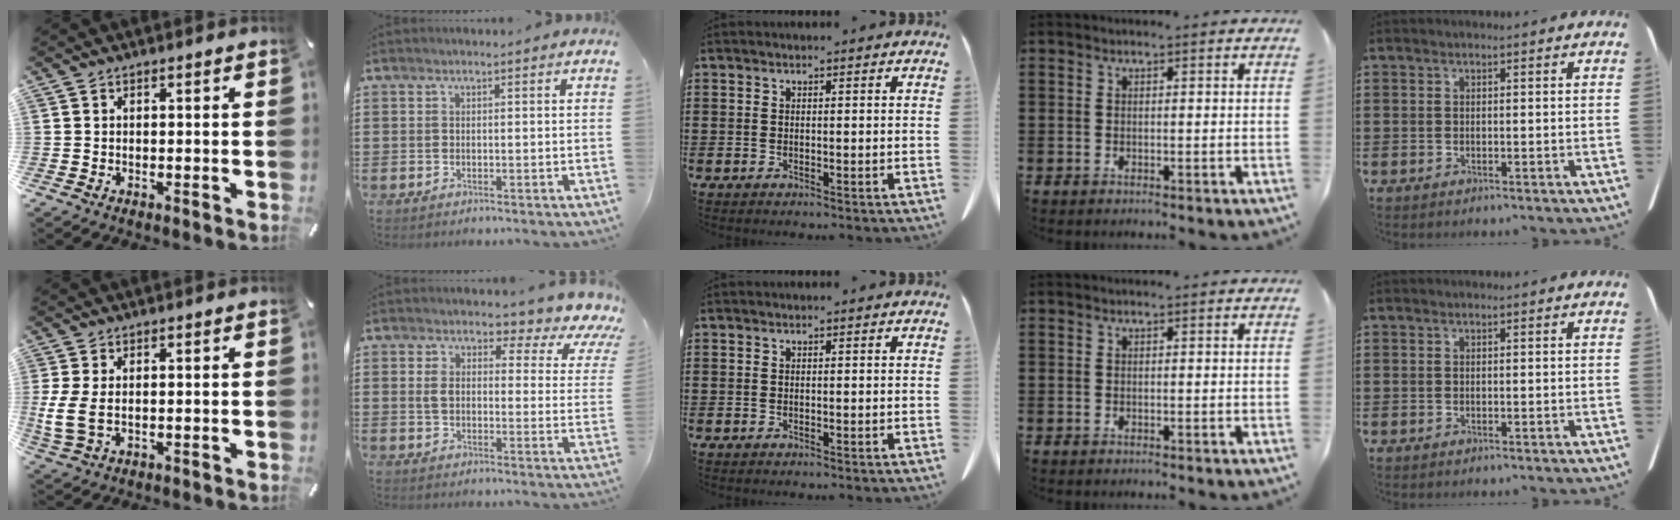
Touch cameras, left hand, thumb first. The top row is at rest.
{"thumb": {"total": 5.9, "force": [0.3, 3.2, 4.9], "torque": [-0.108, 0.002, 0.006]}, "index": {"total": 5.2, "force": [3.2, 2.3, 3.3], "torque": [-0.071, -0.023, 0.045]}}